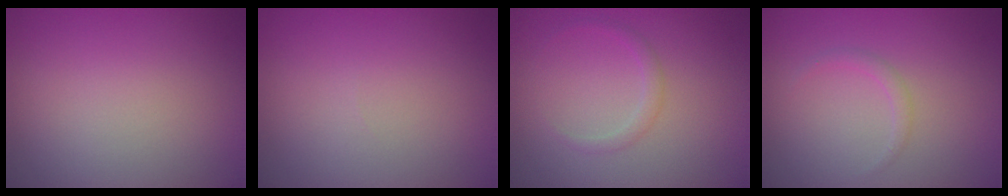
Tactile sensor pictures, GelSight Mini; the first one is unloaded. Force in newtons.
{"total": 0.0}
{"total": 1.0, "press": 1.0, "slide": 0.1}
{"total": 0.9, "press": 0.9, "slide": 0.0}